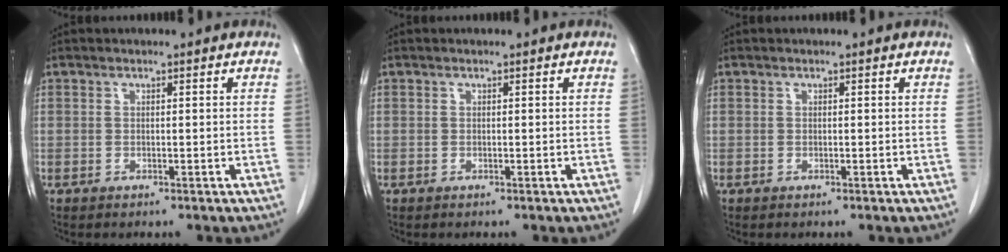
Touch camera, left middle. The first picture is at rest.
{"total": 0.0}
{"total": 0.0}